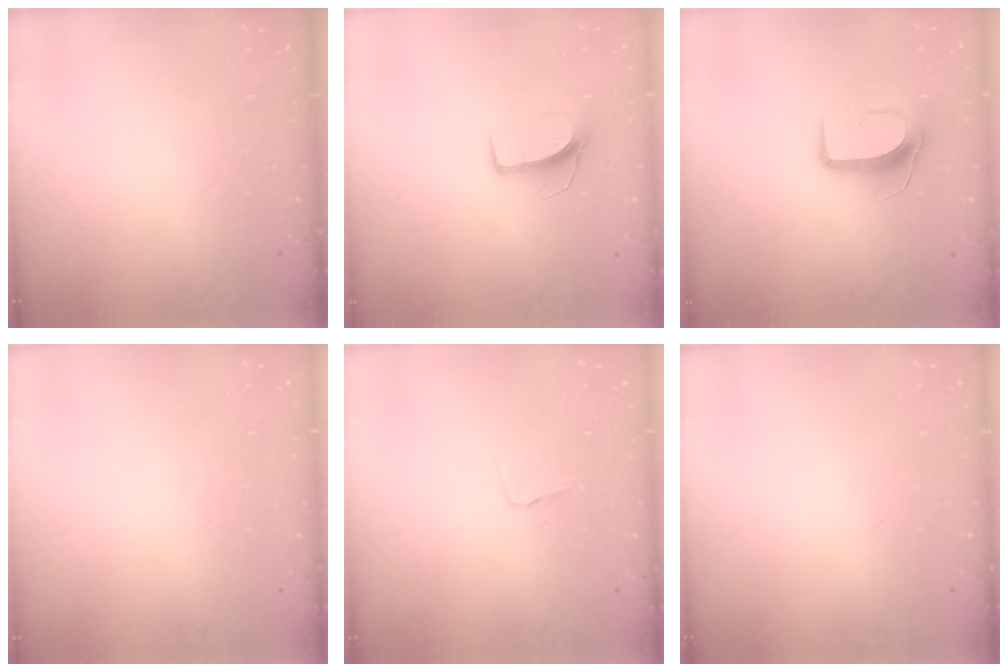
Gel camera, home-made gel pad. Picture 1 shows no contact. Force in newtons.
{"total": 7.8, "press": 7.7, "slide": 0.5}
{"total": 9.2, "press": 9.2, "slide": 0.3}
{"total": 0.0}
{"total": 3.5, "press": 3.4, "slide": 0.2}
{"total": 0.0}